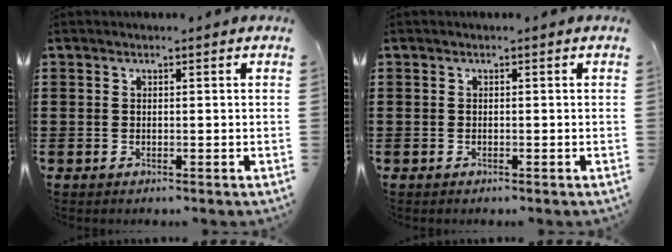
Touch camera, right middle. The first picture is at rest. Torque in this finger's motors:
{"motor_torque": [0.02, -0.13, -0.02, 0.02]}